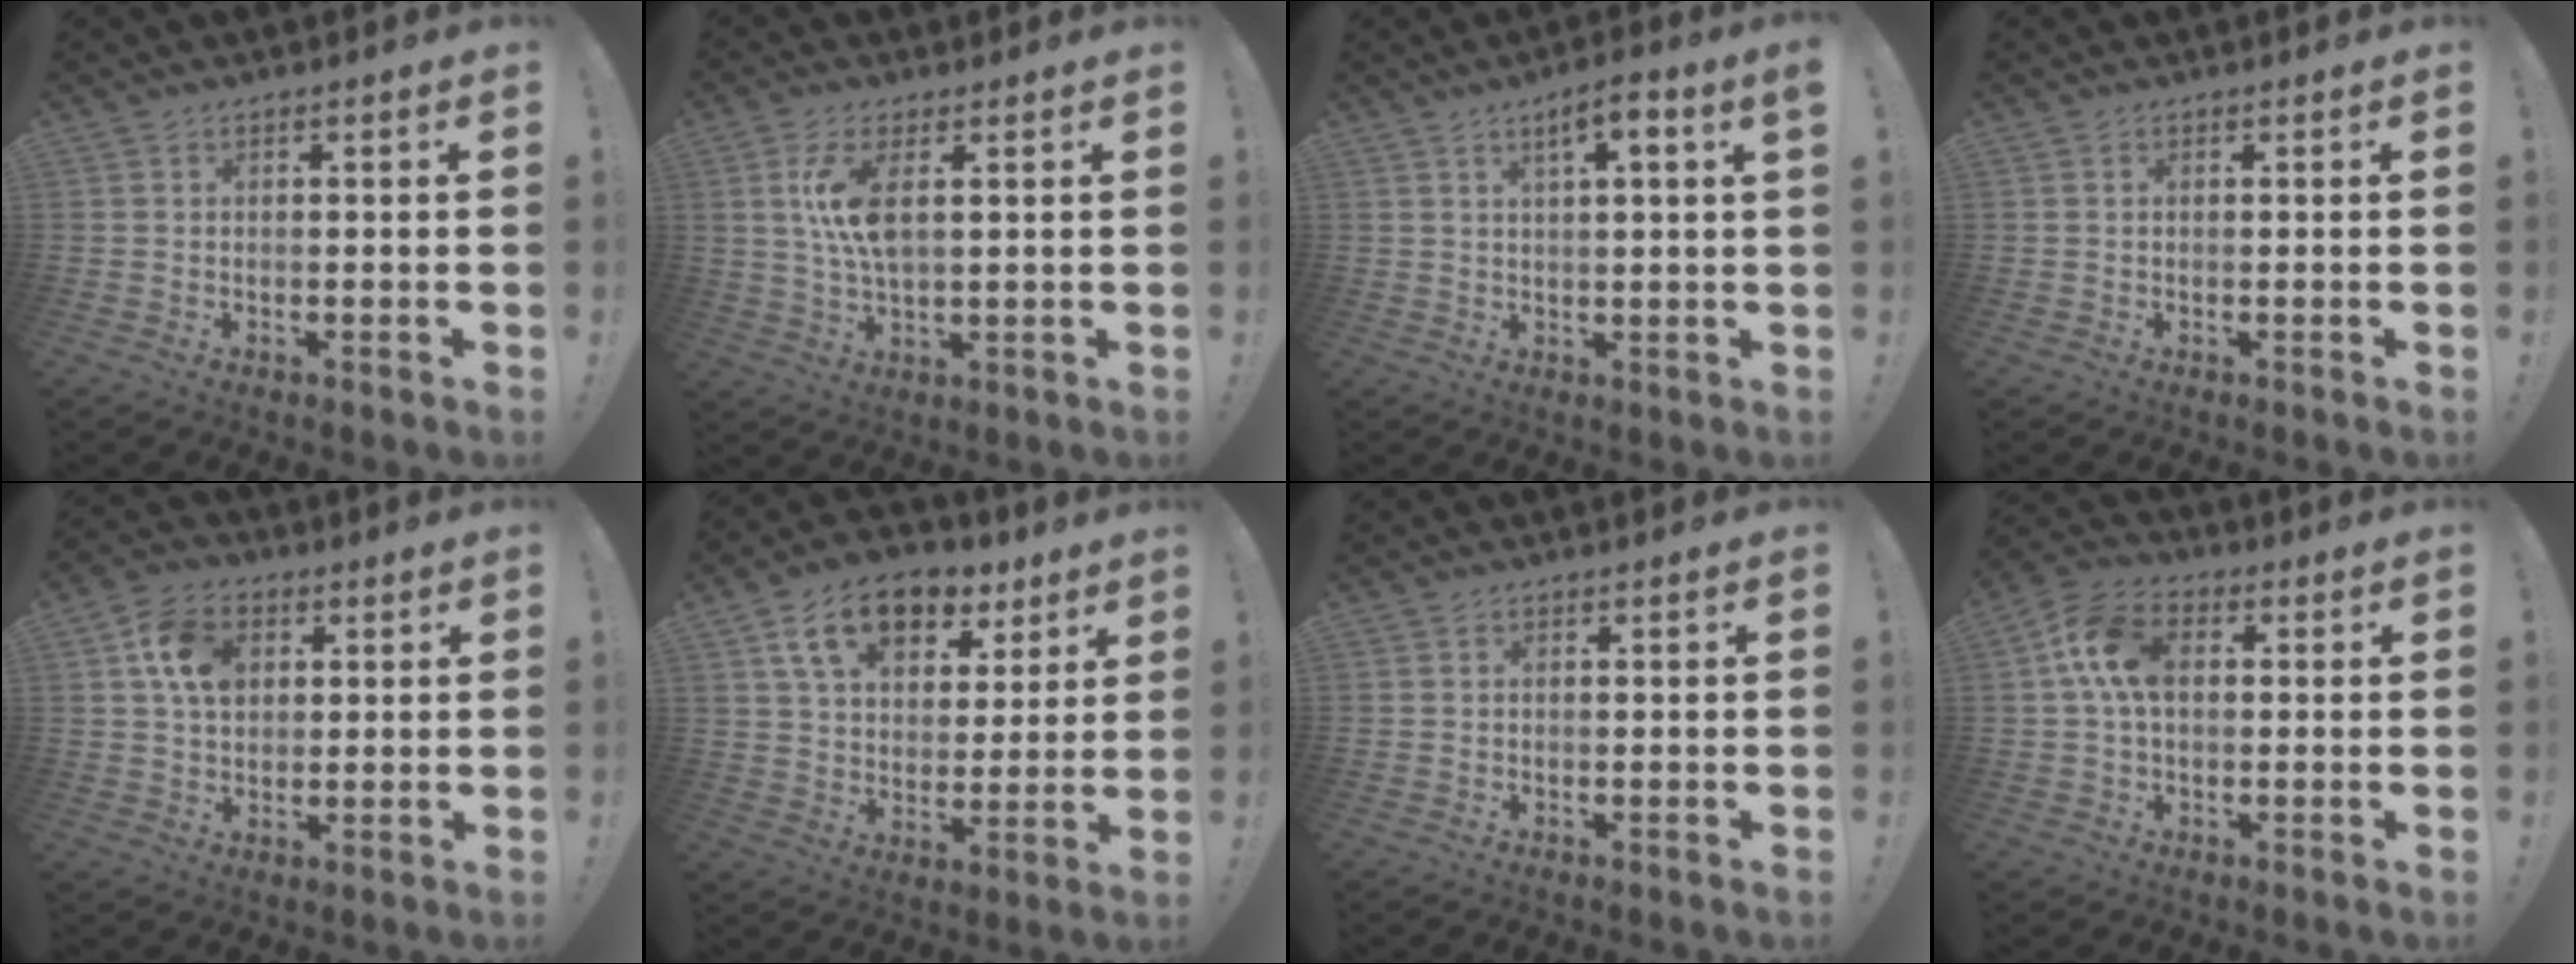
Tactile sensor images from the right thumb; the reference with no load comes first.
{"total": 9.3, "force": [2.4, 3.5, 8.2], "torque": [-0.154, -0.017, 0.037]}
{"total": 5.2, "force": [2.7, 0.1, 4.4], "torque": [-0.066, -0.008, 0.037]}
{"total": 0.0}
{"total": 10.3, "force": [3.4, 7.6, 6.1], "torque": [-0.096, 0.006, 0.066]}
{"total": 15.5, "force": [8.5, 9.7, 8.7], "torque": [-0.132, -0.034, 0.155]}
{"total": 0.0}
{"total": 11.1, "force": [1.5, 7.1, 8.3], "torque": [-0.150, 0.012, 0.031]}